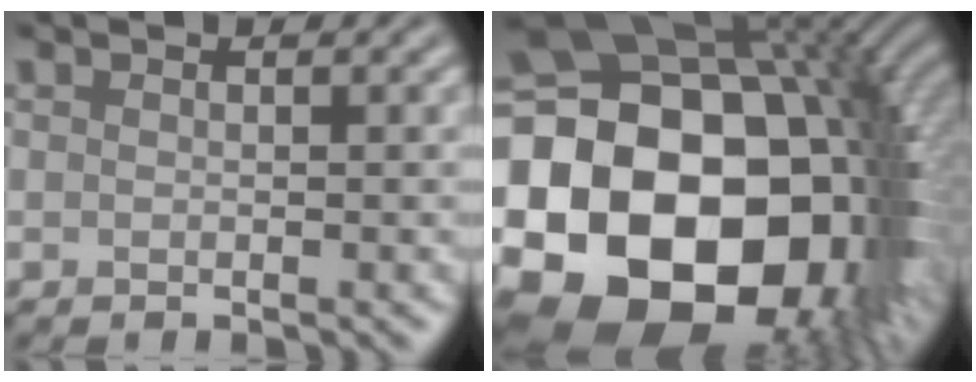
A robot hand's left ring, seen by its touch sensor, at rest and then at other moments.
{"total": 24.5, "force": [-4.7, 18.8, 15.1], "torque": [-0.259, -0.016, -0.111]}